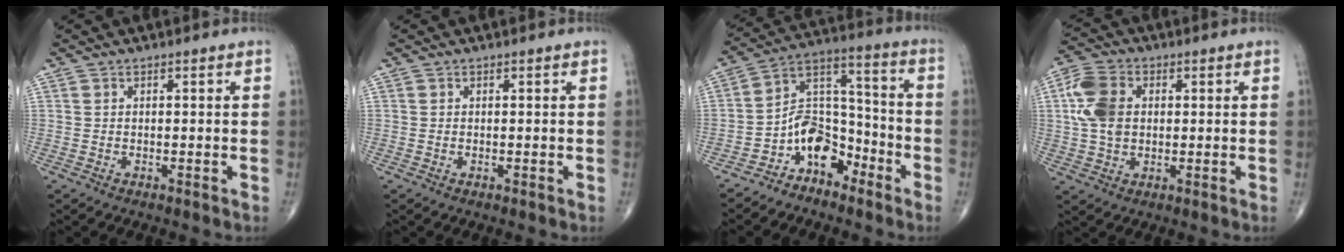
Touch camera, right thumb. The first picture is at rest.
{"total": 0.0}
{"total": 10.5, "force": [-6.3, 6.7, 5.0], "torque": [-0.054, 0.087, -0.125]}
{"total": 9.4, "force": [1.4, 6.7, 6.5], "torque": [-0.129, 0.010, 0.023]}